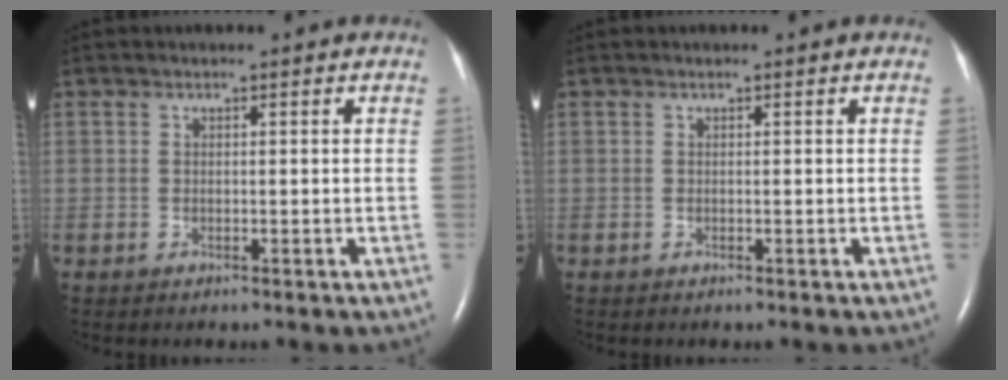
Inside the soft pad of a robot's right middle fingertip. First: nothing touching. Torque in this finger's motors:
{"motor_torque": [0.00, 0.00, 0.00, 0.00]}